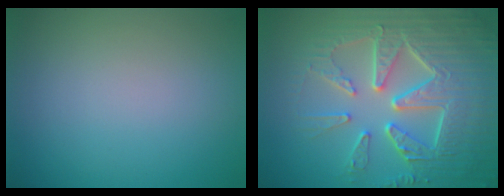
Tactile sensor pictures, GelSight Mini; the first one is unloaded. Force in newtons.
{"total": 9.0, "press": 6.6, "slide": 6.1}